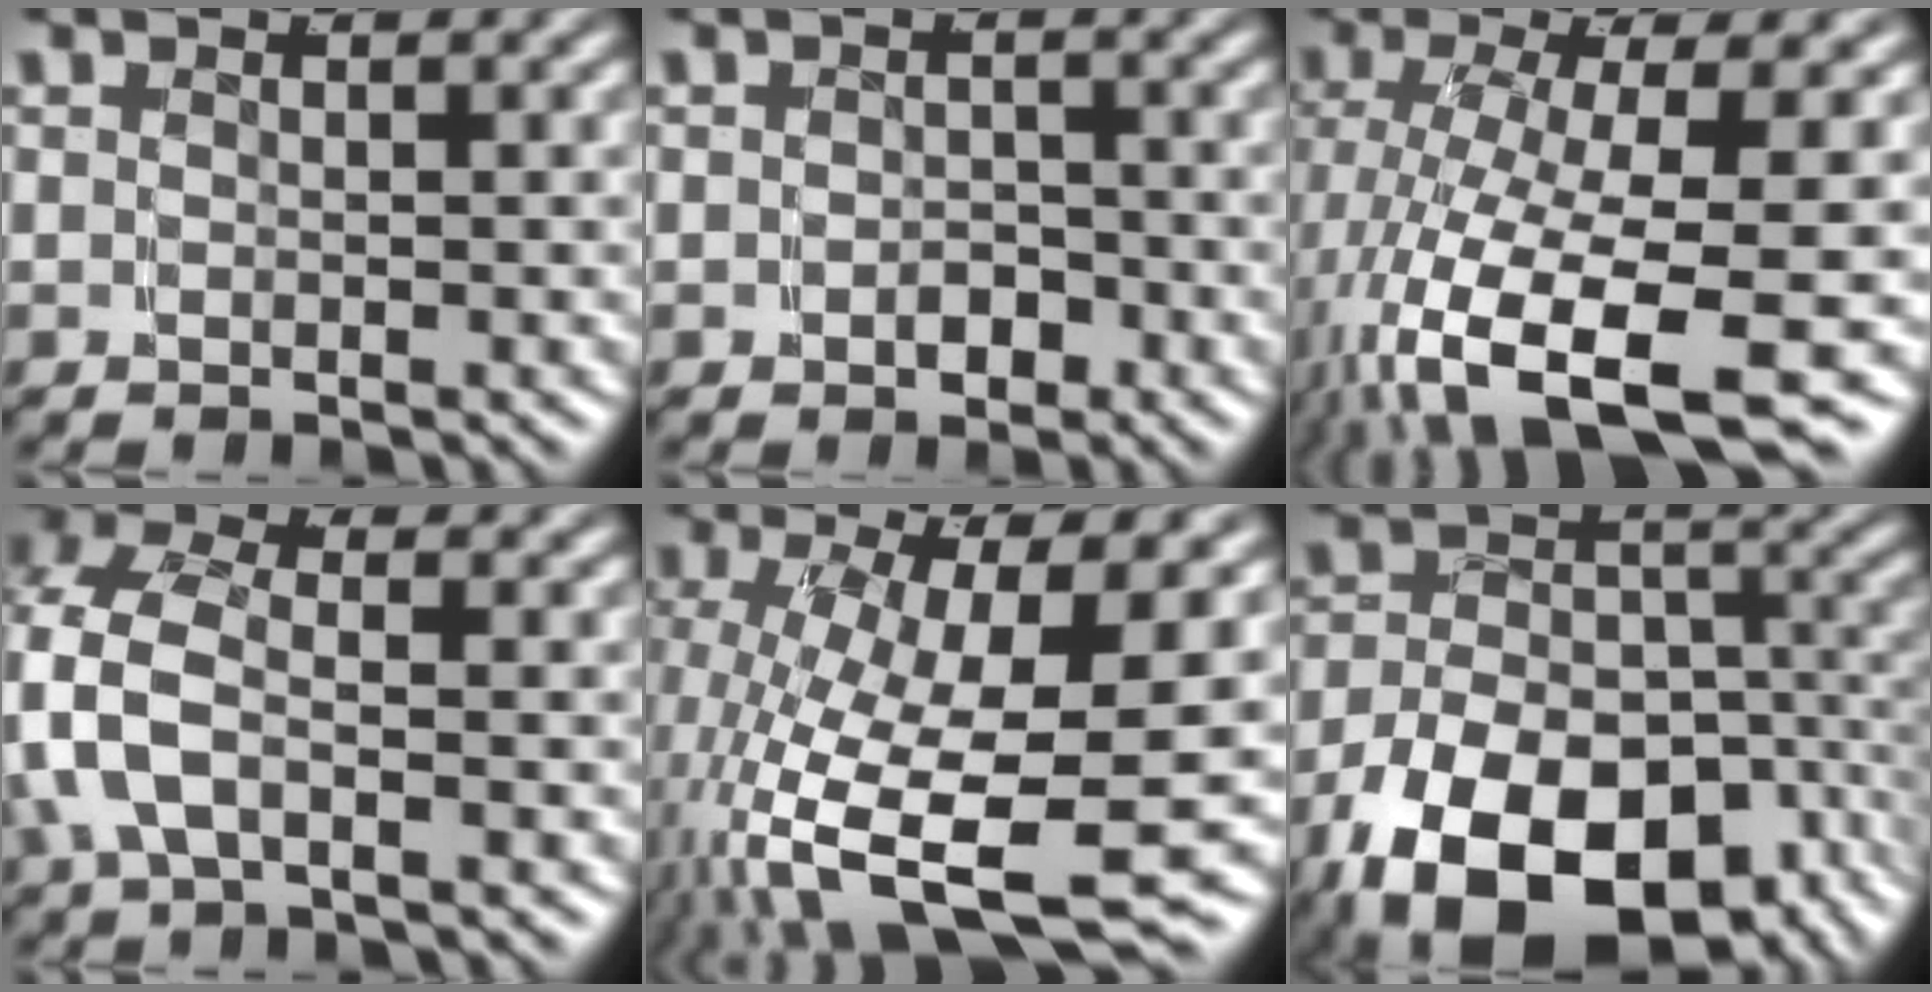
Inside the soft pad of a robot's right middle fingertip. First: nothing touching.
{"total": 1.8, "force": [-1.0, 1.4, 0.5], "torque": [0.001, -0.003, -0.015]}
{"total": 10.4, "force": [-3.3, 4.2, 8.9], "torque": [-0.171, -0.037, -0.027]}
{"total": 6.0, "force": [0.1, 4.6, 3.9], "torque": [-0.112, -0.010, -0.004]}
{"total": 13.1, "force": [-4.6, 6.1, 10.6], "torque": [-0.201, -0.051, -0.043]}
{"total": 14.3, "force": [-7.5, 8.1, 9.2], "torque": [-0.142, -0.037, -0.100]}